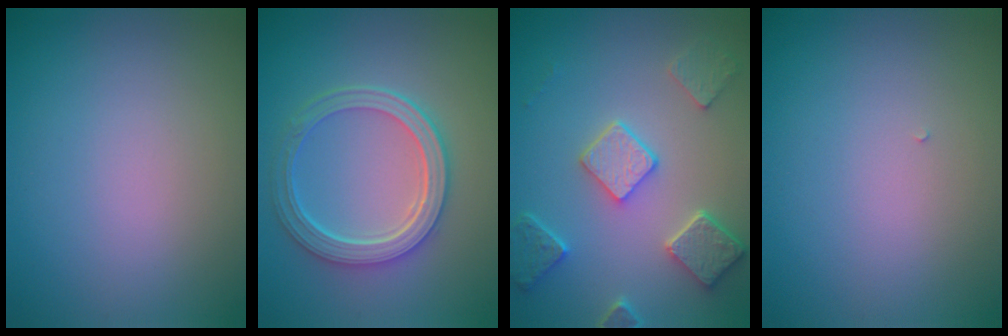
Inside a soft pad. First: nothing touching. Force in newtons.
{"total": 5.3, "press": 4.1, "slide": 3.3}
{"total": 4.8, "press": 3.9, "slide": 2.9}
{"total": 0.0}